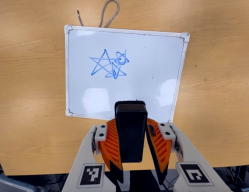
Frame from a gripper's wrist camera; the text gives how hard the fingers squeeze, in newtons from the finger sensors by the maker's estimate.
{"total": 9.7, "left": 8.1, "right": 11.4}